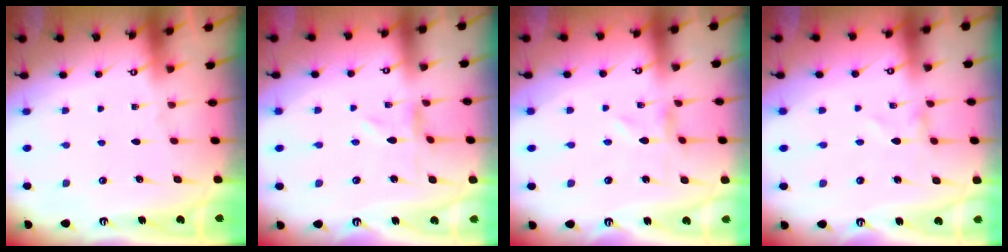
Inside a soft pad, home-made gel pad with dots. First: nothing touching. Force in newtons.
{"total": 0.0}
{"total": 0.0}
{"total": 0.9, "press": 0.9, "slide": 0.1}